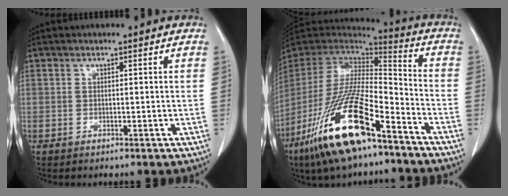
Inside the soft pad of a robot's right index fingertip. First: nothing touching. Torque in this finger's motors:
{"motor_torque": [1.49, -0.65, 1.05, 0.21]}